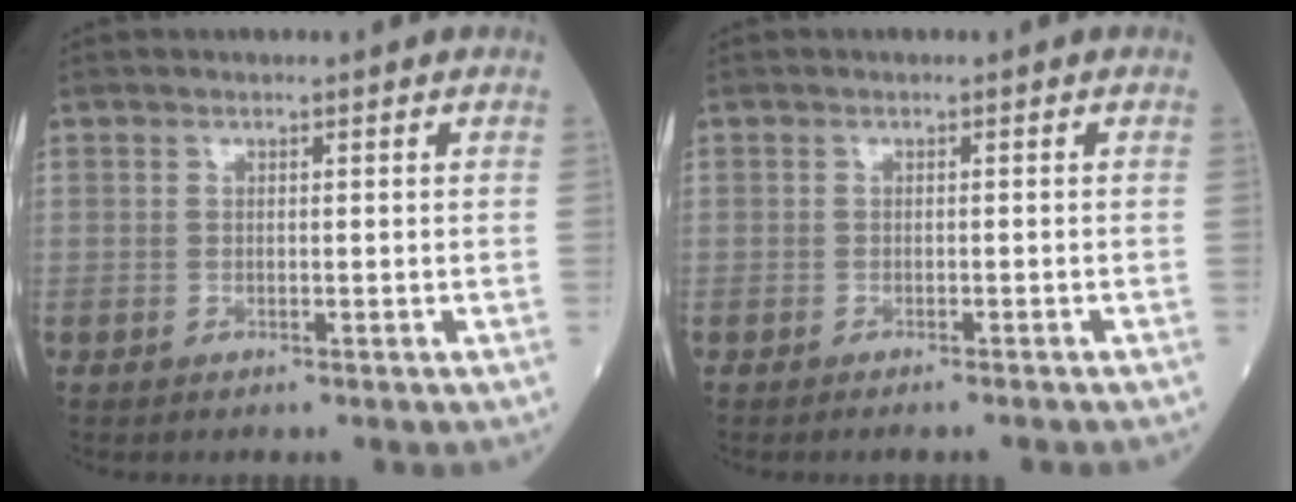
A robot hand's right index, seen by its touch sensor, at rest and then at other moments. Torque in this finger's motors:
{"motor_torque": [-0.02, 0.04, -0.03, -0.01]}